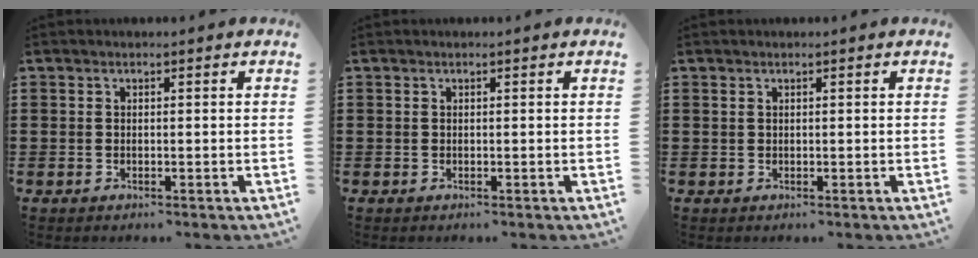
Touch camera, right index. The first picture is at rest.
{"total": 0.0}
{"total": 0.0}